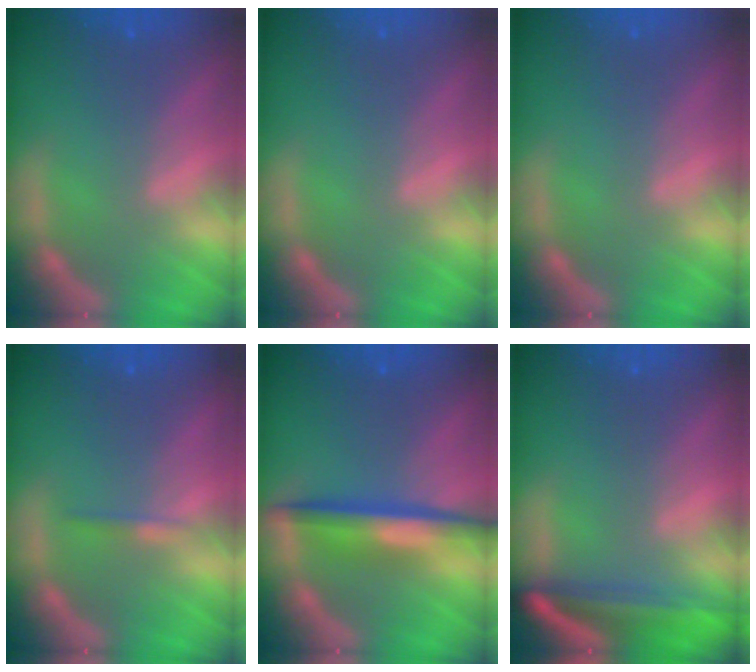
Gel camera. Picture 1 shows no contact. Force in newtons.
{"total": 0.0}
{"total": 0.0}
{"total": 0.9}
{"total": 5.0}
{"total": 7.5}